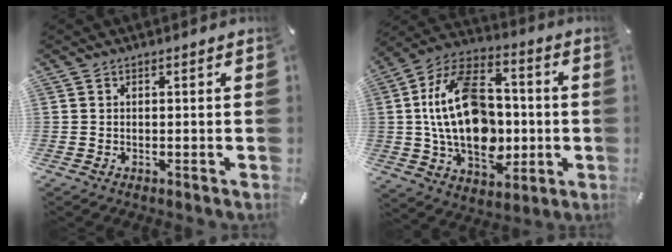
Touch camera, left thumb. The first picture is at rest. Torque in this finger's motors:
{"motor_torque": [1.77, 3.24, 1.49, -0.57, 0.90]}